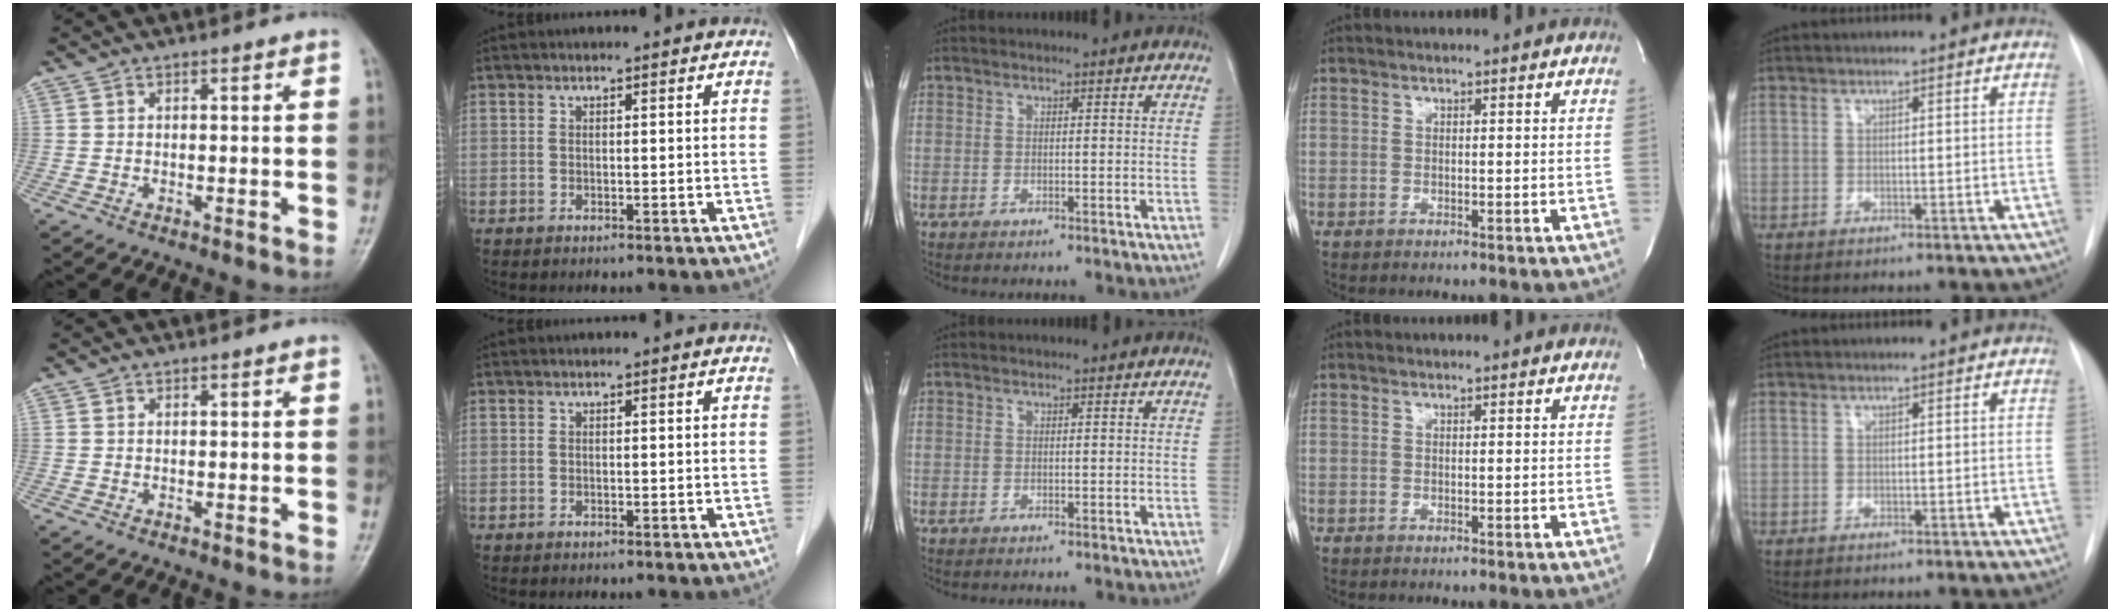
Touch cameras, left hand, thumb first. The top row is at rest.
{}